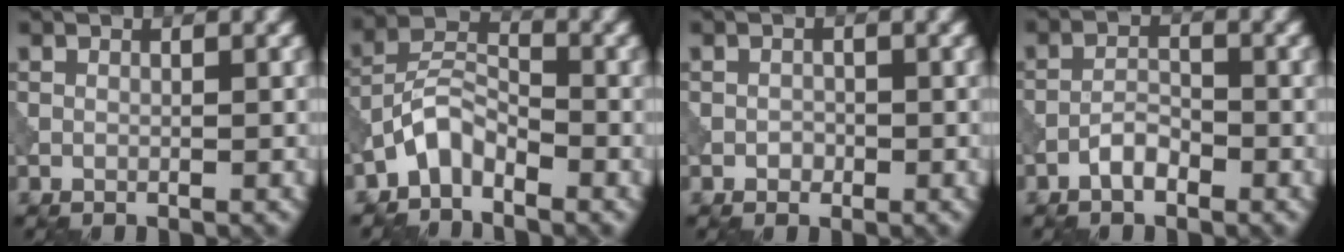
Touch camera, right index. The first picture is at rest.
{"total": 3.3, "force": [-2.5, 1.4, 1.6], "torque": [-0.027, 0.018, -0.059]}
{"total": 0.8, "force": [-0.3, 0.7, 0.3], "torque": [-0.002, -0.002, -0.007]}
{"total": 2.1, "force": [-1.4, 0.8, 1.3], "torque": [-0.022, 0.008, -0.029]}